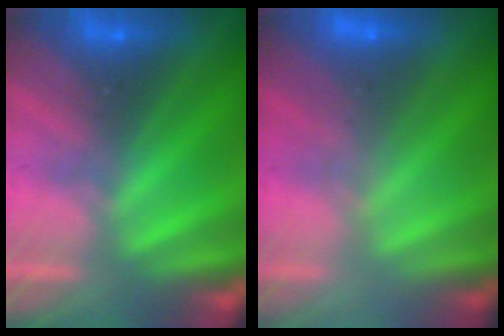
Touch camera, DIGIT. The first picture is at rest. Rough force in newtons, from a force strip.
{"total": 2.9}